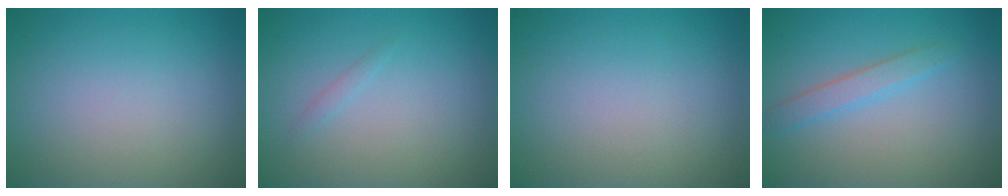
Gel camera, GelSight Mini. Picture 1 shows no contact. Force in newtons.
{"total": 0.5, "press": 0.5, "slide": 0.0}
{"total": 0.0}
{"total": 1.9, "press": 1.9, "slide": 0.2}